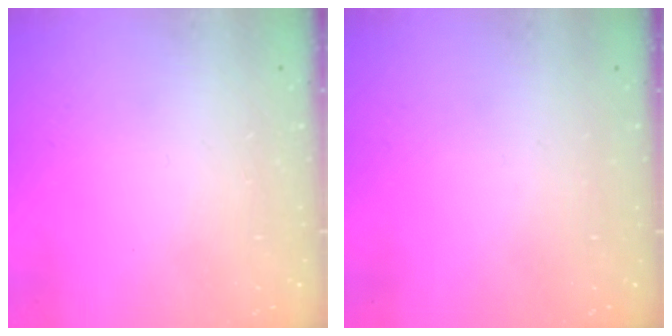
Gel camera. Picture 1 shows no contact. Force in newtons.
{"total": 0.0}